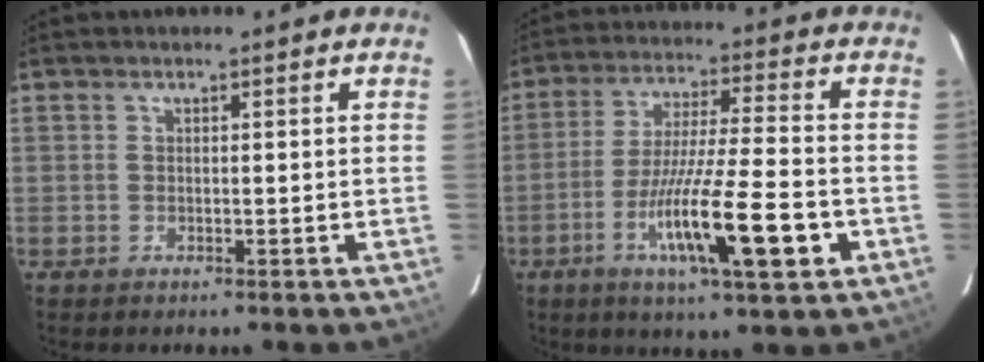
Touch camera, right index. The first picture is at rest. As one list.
[{"total": 15.1, "force": [-5.4, 0.8, 14.1], "torque": [-0.250, -0.019, -0.091]}]